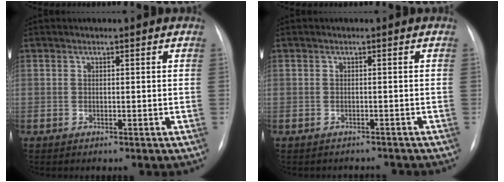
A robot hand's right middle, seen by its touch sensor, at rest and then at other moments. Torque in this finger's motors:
{"motor_torque": [0.03, -0.04, -0.03, -0.01]}